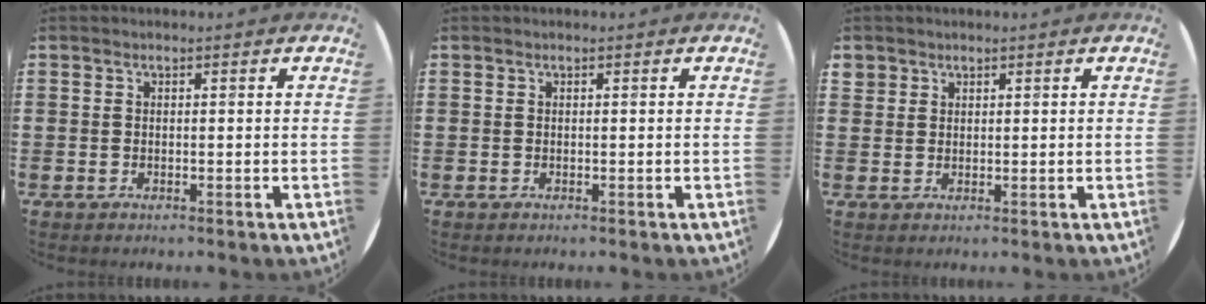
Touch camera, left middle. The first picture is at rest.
{"total": 0.0}
{"total": 1.4, "force": [1.2, 0.8, -0.1], "torque": [0.001, 0.003, 0.024]}